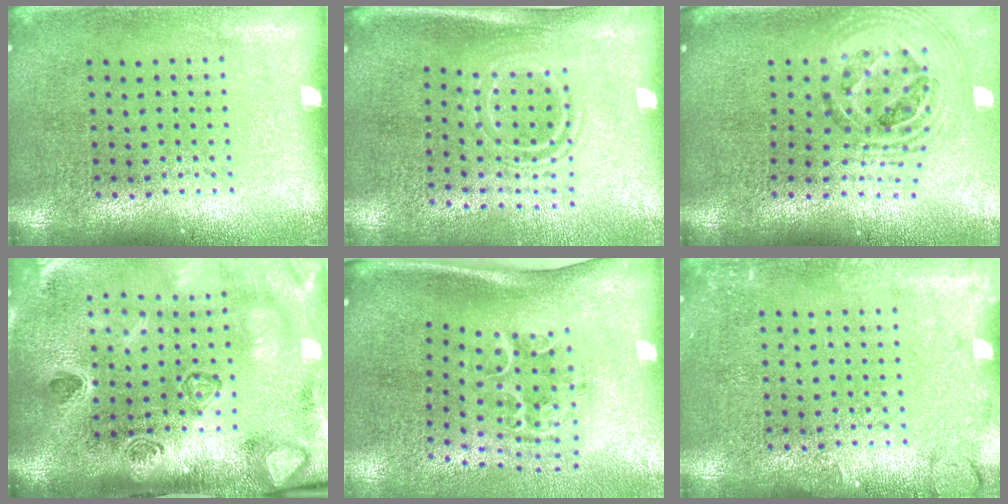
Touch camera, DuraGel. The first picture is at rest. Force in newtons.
{"total": 1.8, "press": 1.2, "slide": 1.3}
{"total": 1.7, "press": 1.4, "slide": 0.9}
{"total": 4.5, "press": 3.2, "slide": 3.1}
{"total": 1.6, "press": 1.3, "slide": 1.0}
{"total": 1.9, "press": 1.8, "slide": 0.2}